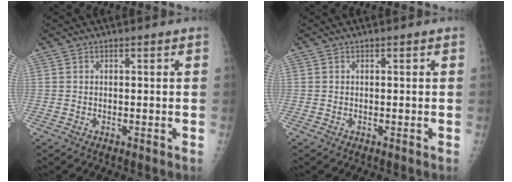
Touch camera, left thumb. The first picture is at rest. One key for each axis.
{"total": 0.0}